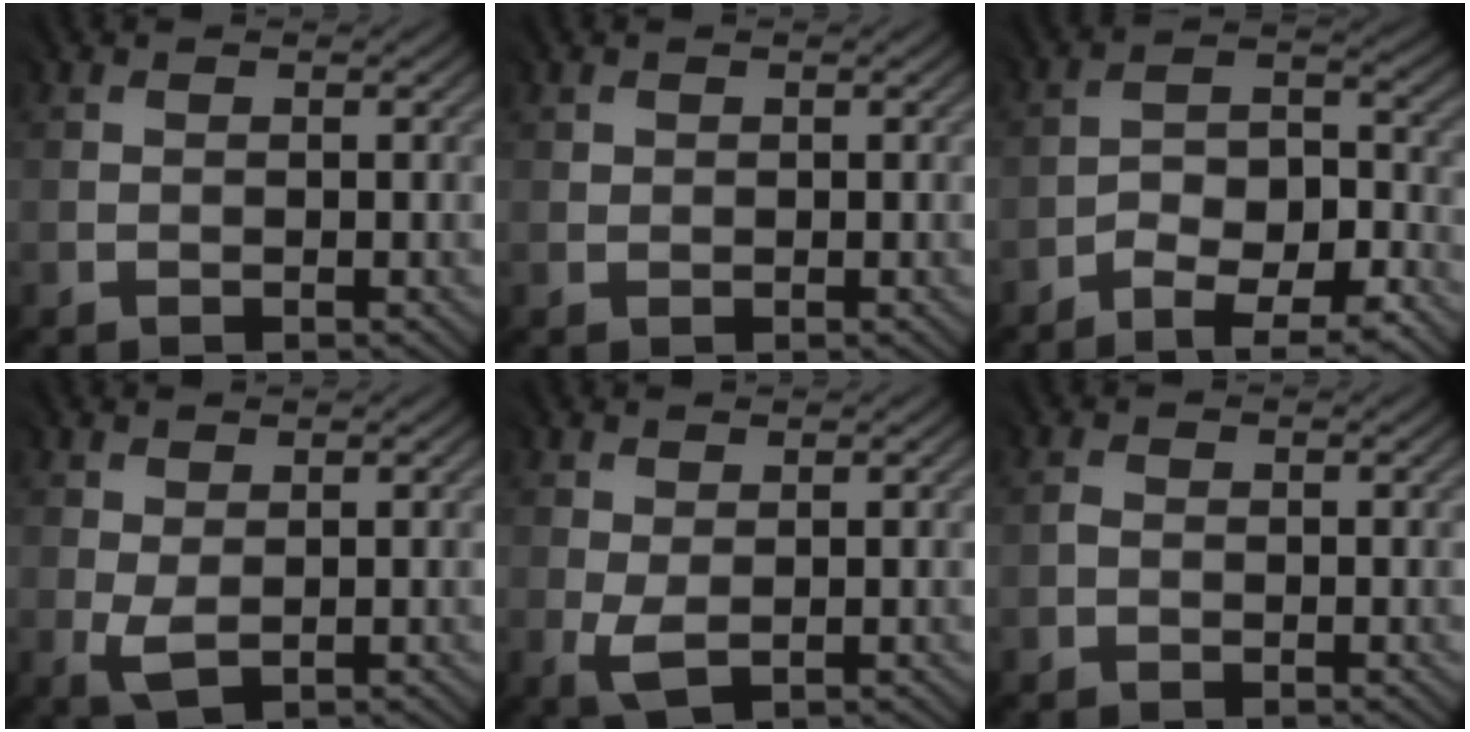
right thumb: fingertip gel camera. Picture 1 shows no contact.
{"total": 0.7, "force": [0.4, 0.6, 0.2], "torque": [-0.001, 0.001, 0.006]}
{"total": 9.9, "force": [-7.1, 4.1, 5.5], "torque": [-0.092, -0.012, -0.112]}
{"total": 2.0, "force": [0.1, 1.2, 1.6], "torque": [-0.052, -0.004, 0.004]}
{"total": 2.0, "force": [-0.1, 1.2, 1.7], "torque": [-0.057, -0.006, -0.001]}
{"total": 0.5, "force": [-0.4, 0.3, 0.1], "torque": [-0.004, 0.000, -0.009]}